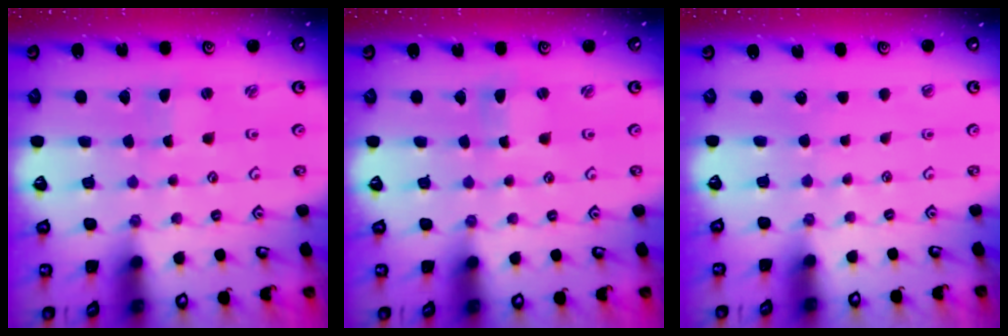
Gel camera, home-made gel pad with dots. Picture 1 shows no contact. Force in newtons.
{"total": 0.7, "press": 0.7, "slide": 0.2}
{"total": 0.0}